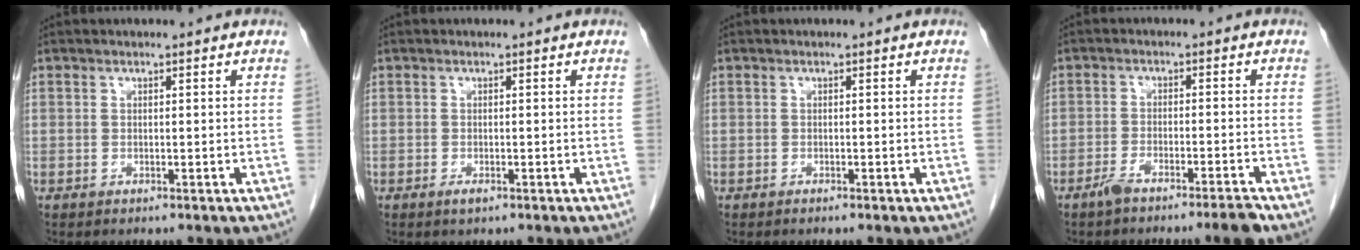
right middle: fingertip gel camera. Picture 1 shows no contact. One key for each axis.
{"total": 1.0, "fx": -0.6, "fy": 0.3, "fz": 0.7, "tx": -0.014, "ty": -0.001, "tz": -0.007}
{"total": 0.5, "fx": -0.4, "fy": 0.1, "fz": 0.4, "tx": -0.011, "ty": -0.001, "tz": -0.004}
{"total": 5.0, "fx": -4.0, "fy": -0.3, "fz": 3.0, "tx": -0.048, "ty": -0.001, "tz": -0.070}